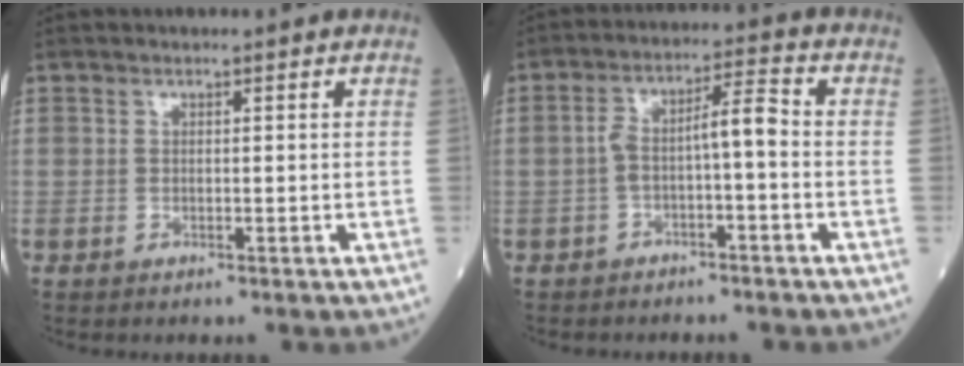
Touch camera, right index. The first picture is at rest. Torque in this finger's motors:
{"motor_torque": [0.93, -0.26, 0.56, 0.14]}